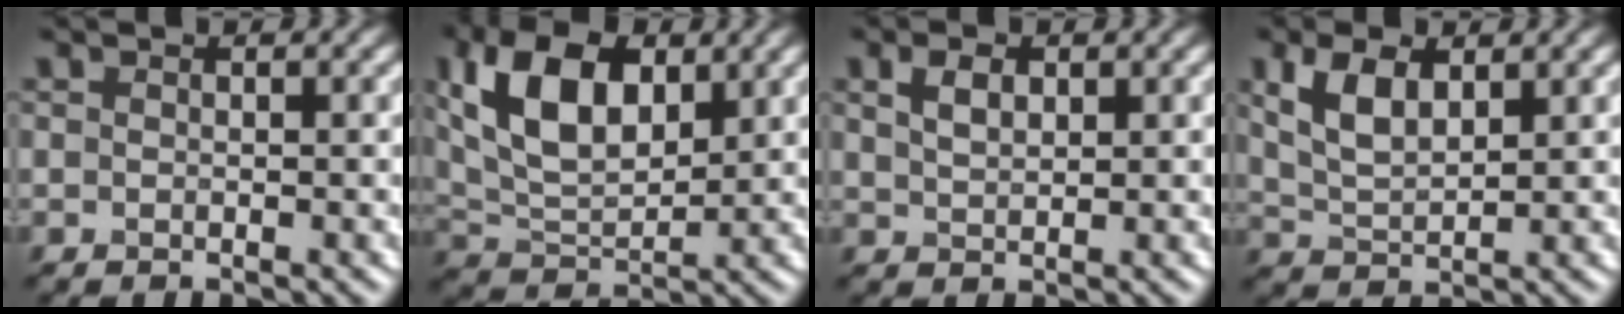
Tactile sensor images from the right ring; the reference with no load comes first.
{"total": 9.1, "force": [3.2, 5.0, 6.8], "torque": [-0.143, 0.008, 0.058]}
{"total": 2.2, "force": [1.0, 1.2, 1.4], "torque": [-0.032, 0.003, 0.023]}
{"total": 4.4, "force": [1.9, 2.2, 3.2], "torque": [-0.077, 0.003, 0.041]}